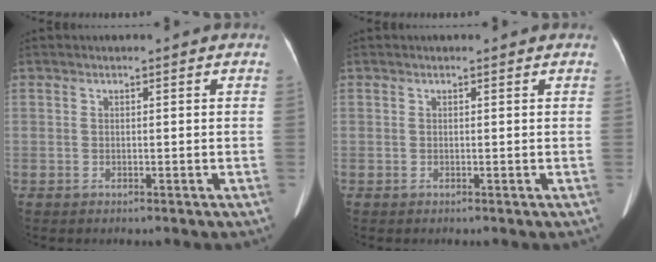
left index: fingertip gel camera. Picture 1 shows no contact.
{"total": 0.0}